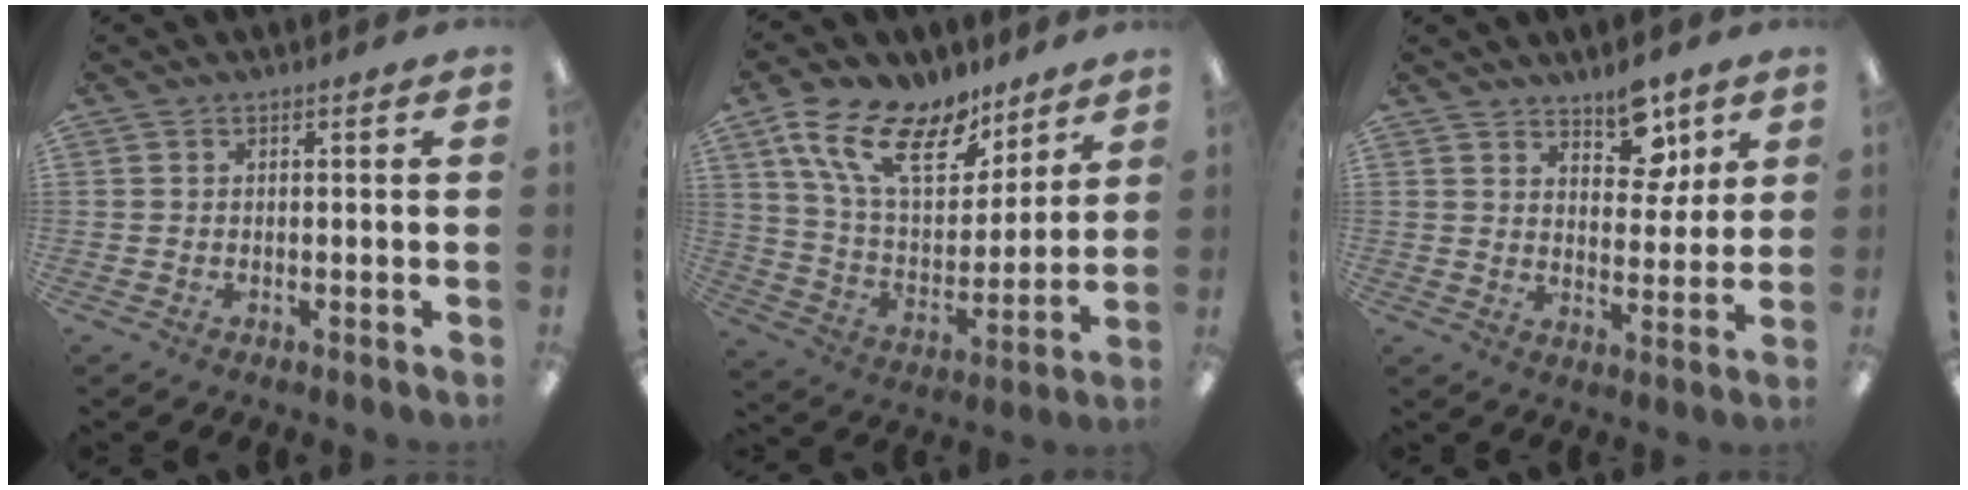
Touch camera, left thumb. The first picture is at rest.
{"total": 20.1, "force": [12.4, 9.8, 12.4], "torque": [-0.244, -0.058, 0.222]}
{"total": 9.6, "force": [7.0, 4.8, 4.4], "torque": [-0.046, -0.041, 0.121]}